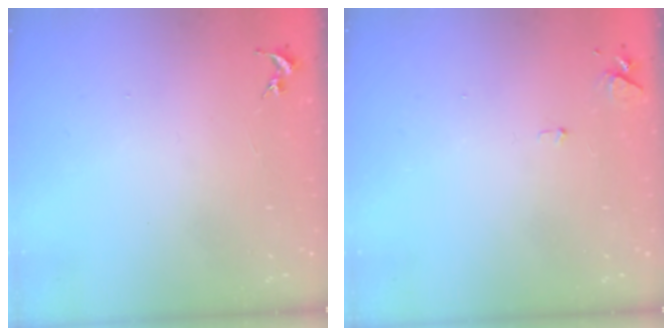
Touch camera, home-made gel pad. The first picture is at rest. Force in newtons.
{"total": 5.6, "press": 5.5, "slide": 0.8}